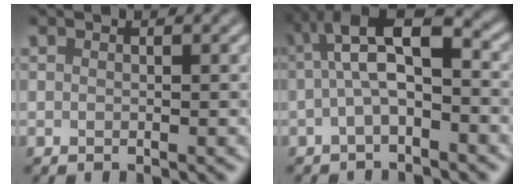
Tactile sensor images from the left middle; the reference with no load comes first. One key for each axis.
{"total": 5.4, "fx": -0.3, "fy": 1.8, "fz": 5.1, "tx": -0.094, "ty": 0.020, "tz": -0.015}